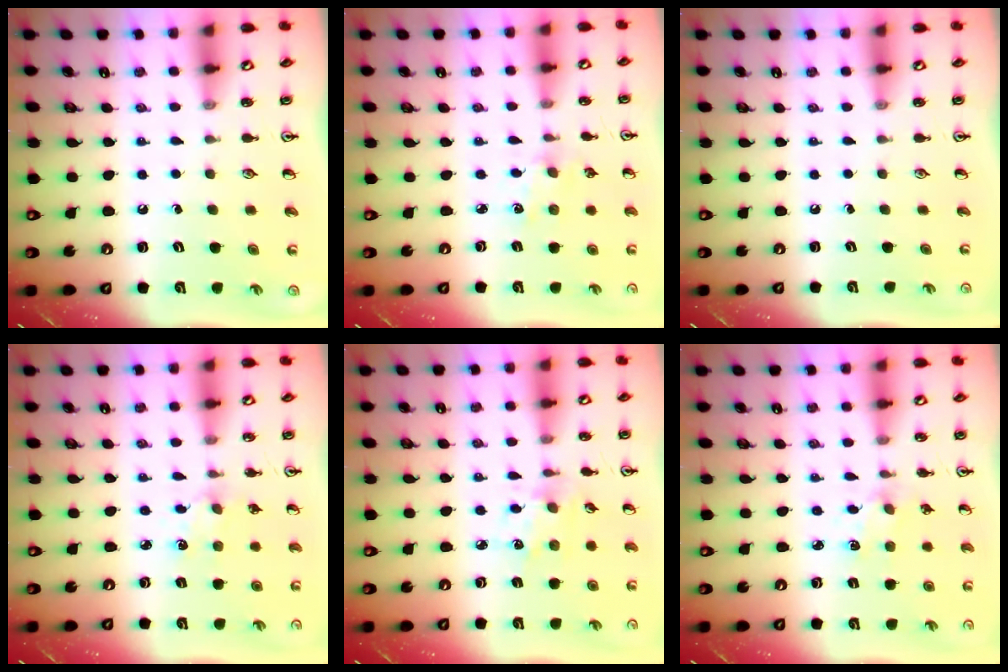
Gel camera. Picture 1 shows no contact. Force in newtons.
{"total": 2.5, "press": 2.5, "slide": 0.4}
{"total": 0.0}
{"total": 4.5, "press": 4.5, "slide": 0.5}
{"total": 2.9, "press": 2.9, "slide": 0.7}
{"total": 1.6, "press": 1.6, "slide": 0.1}